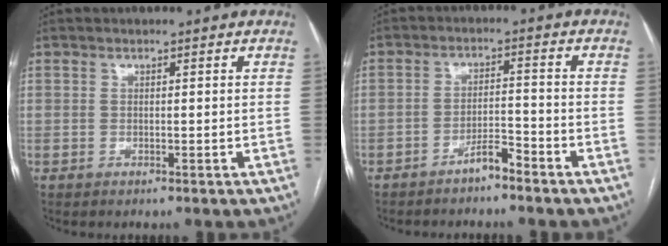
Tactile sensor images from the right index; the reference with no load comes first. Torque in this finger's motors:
{"motor_torque": [0.05, -0.07, 0.26, 0.04]}